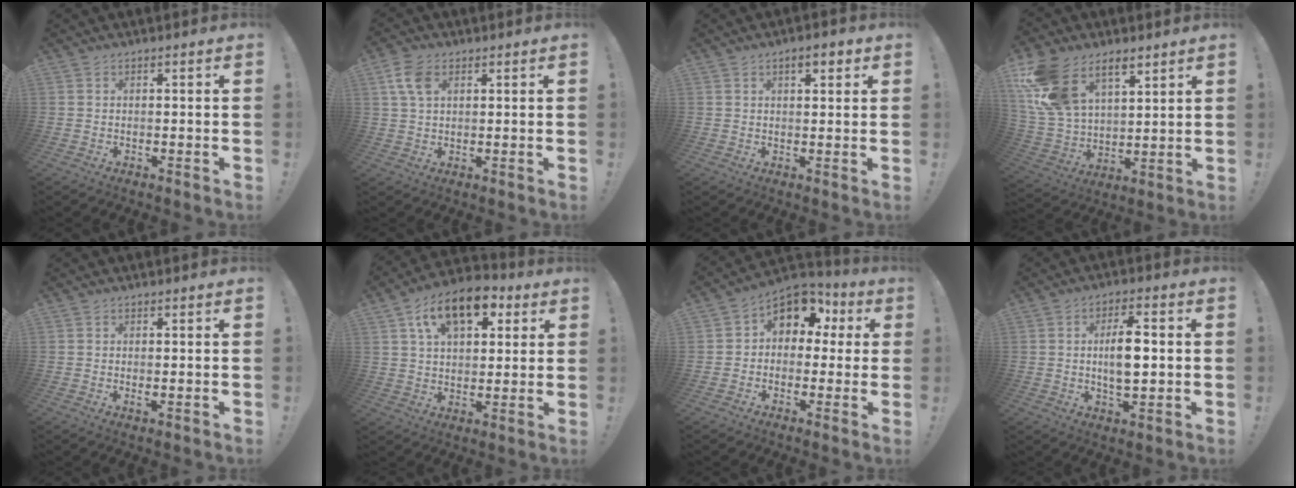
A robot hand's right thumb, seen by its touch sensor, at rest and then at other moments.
{"total": 6.9, "force": [2.6, 4.2, 4.8], "torque": [-0.095, 0.002, 0.051]}
{"total": 4.1, "force": [2.2, 1.6, 3.0], "torque": [-0.032, -0.008, 0.032]}
{"total": 16.9, "force": [9.6, 10.5, 9.1], "torque": [-0.185, -0.049, 0.185]}
{"total": 1.1, "force": [0.3, 0.0, 1.0], "torque": [-0.014, -0.004, 0.005]}
{"total": 14.8, "force": [7.2, 9.0, 9.3], "torque": [-0.149, -0.018, 0.129]}
{"total": 10.5, "force": [3.9, 8.0, 5.5], "torque": [-0.080, -0.016, 0.077]}
{"total": 9.1, "force": [0.6, 3.9, 8.2], "torque": [-0.151, 0.000, 0.002]}